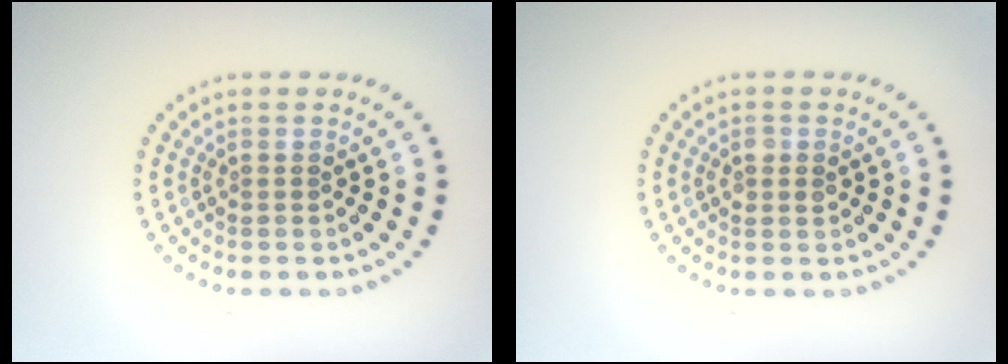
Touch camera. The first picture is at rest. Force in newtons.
{"total": 1.2, "press": 1.2, "slide": 0.3}